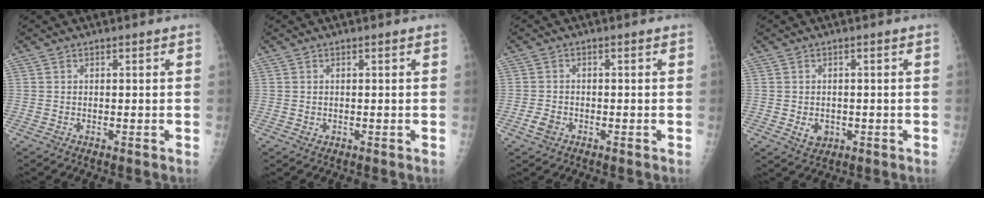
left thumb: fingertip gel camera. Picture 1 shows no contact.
{"total": 0.7, "force": [0.1, 0.6, 0.3], "torque": [-0.001, 0.000, 0.003]}
{"total": 2.5, "force": [-1.2, 1.8, 1.3], "torque": [-0.021, 0.003, -0.021]}
{"total": 3.3, "force": [-0.7, 2.7, 1.8], "torque": [-0.016, 0.000, -0.001]}